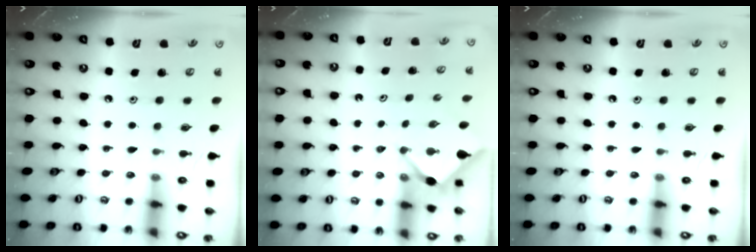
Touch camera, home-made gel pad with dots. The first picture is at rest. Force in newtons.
{"total": 3.4, "press": 3.4, "slide": 0.3}
{"total": 0.0}